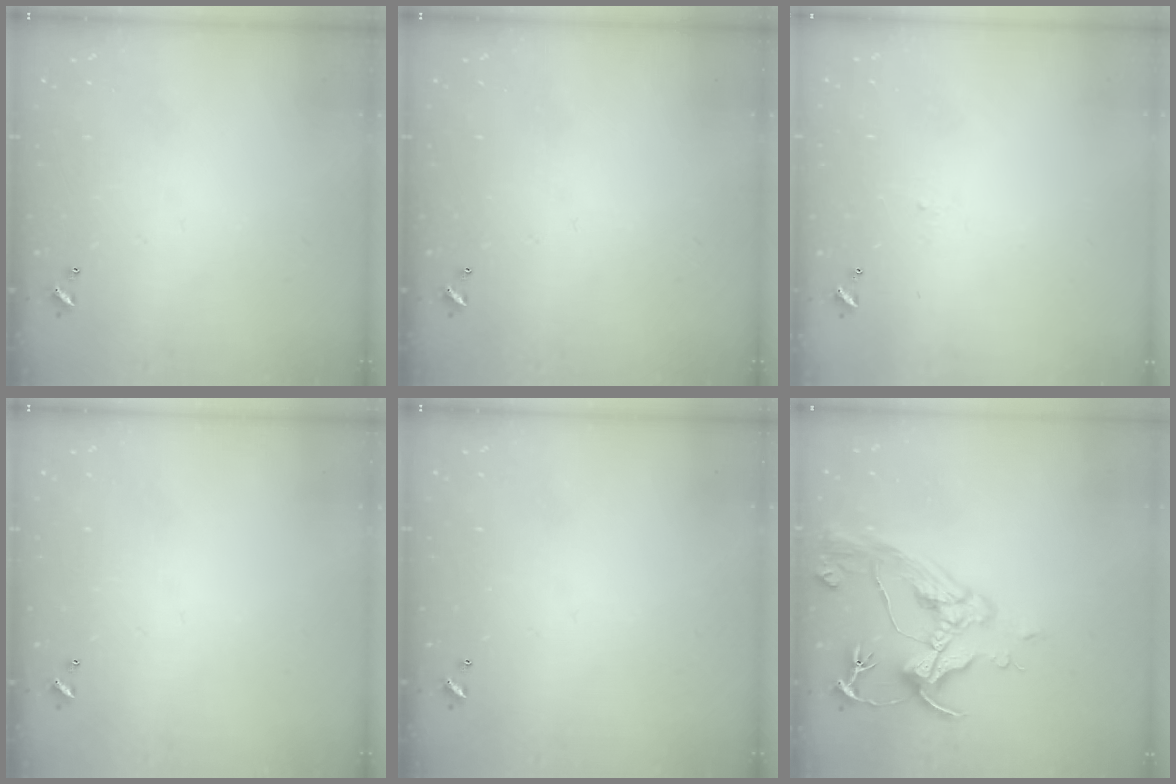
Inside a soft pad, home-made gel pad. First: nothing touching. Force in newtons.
{"total": 0.0}
{"total": 2.1, "press": 2.1, "slide": 0.2}
{"total": 0.0}
{"total": 0.0}
{"total": 9.6, "press": 9.5, "slide": 1.5}